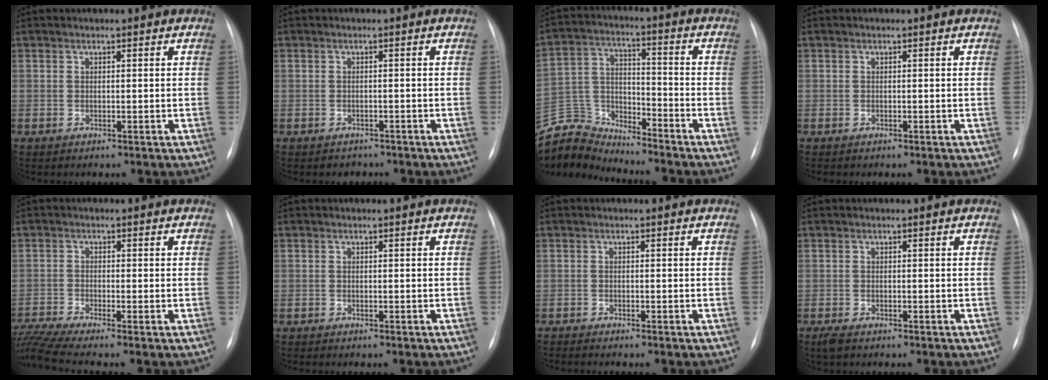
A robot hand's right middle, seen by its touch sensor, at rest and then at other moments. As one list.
[{"total": 1.6, "force": [-1.3, 1.0, -0.3], "torque": [-0.002, 0.003, -0.019]}, {"total": 9.5, "force": [-9.3, 0.7, -1.7], "torque": [0.028, 0.036, -0.182]}, {"total": 0.0}, {"total": 6.6, "force": [-5.6, -1.2, 3.2], "torque": [-0.078, -0.006, -0.106]}, {"total": 0.0}, {"total": 1.3, "force": [-1.2, -0.2, 0.4], "torque": [-0.007, -0.004, -0.020]}, {"total": 1.7, "force": [-1.2, 0.6, 1.0], "torque": [-0.024, -0.004, -0.020]}]